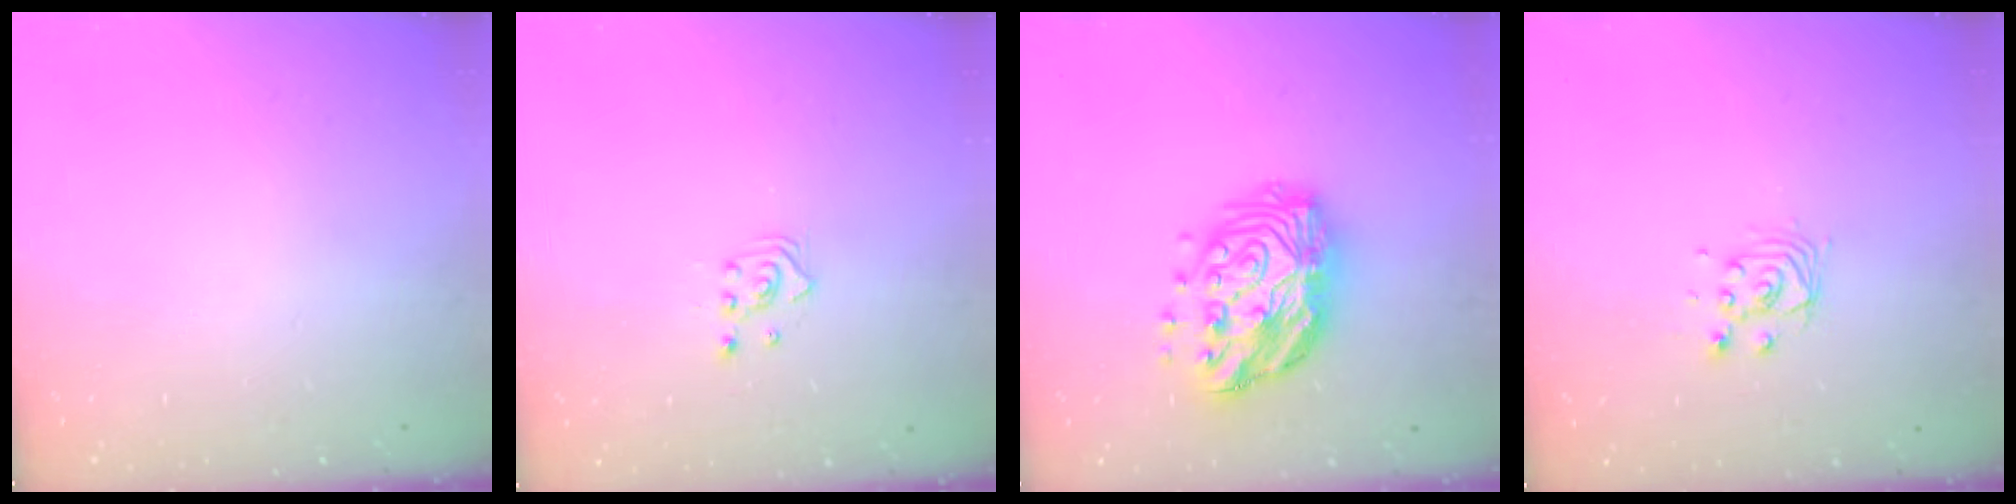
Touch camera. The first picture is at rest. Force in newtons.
{"total": 2.5, "press": 2.5, "slide": 0.3}
{"total": 16.6, "press": 16.5, "slide": 1.5}
{"total": 5.3, "press": 5.3, "slide": 0.4}